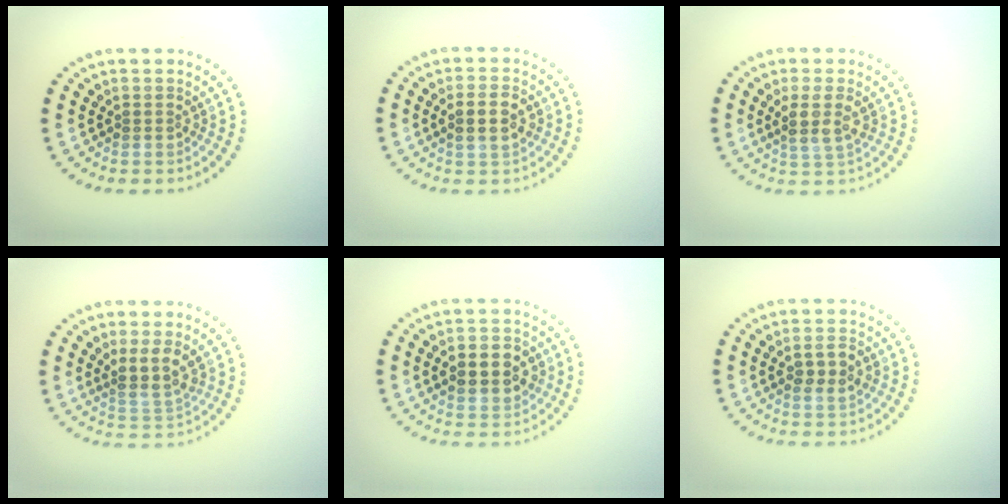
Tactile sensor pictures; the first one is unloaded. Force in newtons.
{"total": 2.9, "press": 2.8, "slide": 0.6}
{"total": 2.5, "press": 2.2, "slide": 1.2}
{"total": 3.0, "press": 2.5, "slide": 1.7}
{"total": 4.4, "press": 4.4, "slide": 0.2}
{"total": 2.5, "press": 2.4, "slide": 0.4}